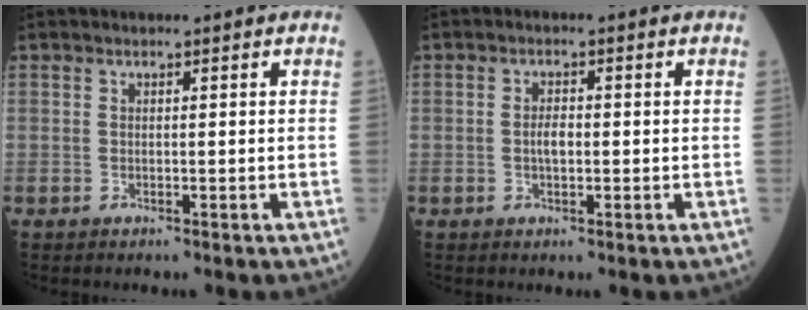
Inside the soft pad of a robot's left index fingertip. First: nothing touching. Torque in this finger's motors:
{"motor_torque": [0.49, 0.23, 0.06, 0.02]}